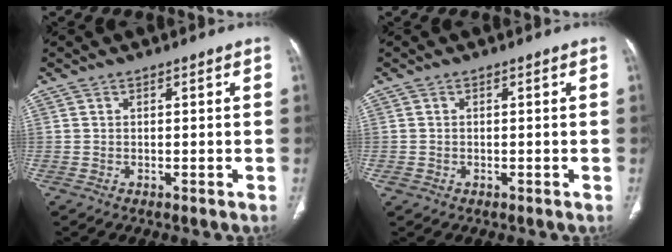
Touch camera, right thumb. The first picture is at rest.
{"total": 0.9, "force": [-0.2, 0.8, 0.2], "torque": [-0.003, 0.002, -0.003]}